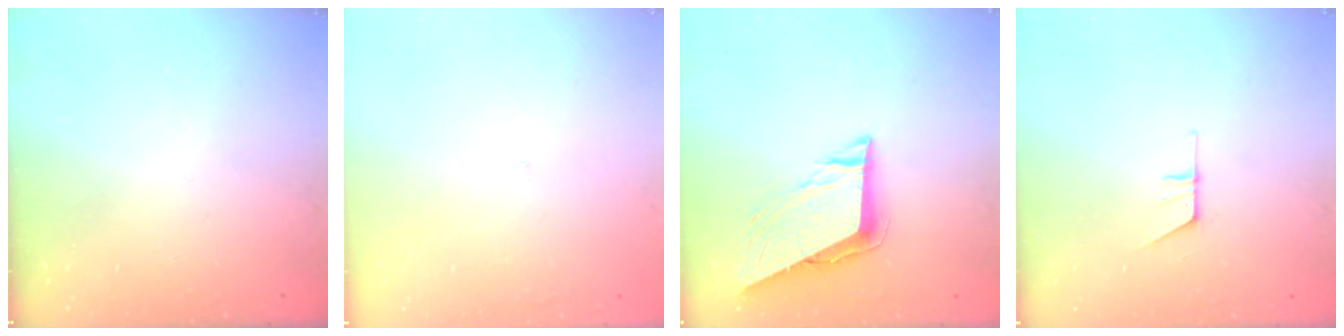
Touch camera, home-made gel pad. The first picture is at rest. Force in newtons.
{"total": 0.9, "press": 0.9, "slide": 0.0}
{"total": 8.4, "press": 8.4, "slide": 0.8}
{"total": 5.4, "press": 5.4, "slide": 0.5}